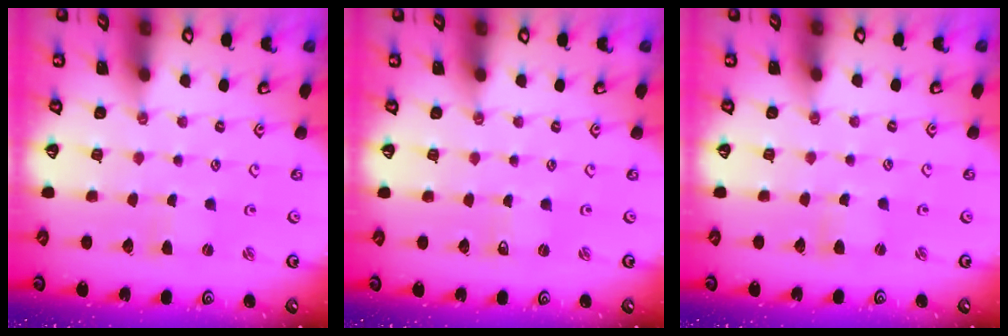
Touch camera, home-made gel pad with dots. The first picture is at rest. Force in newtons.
{"total": 0.0}
{"total": 1.6, "press": 1.6, "slide": 0.2}